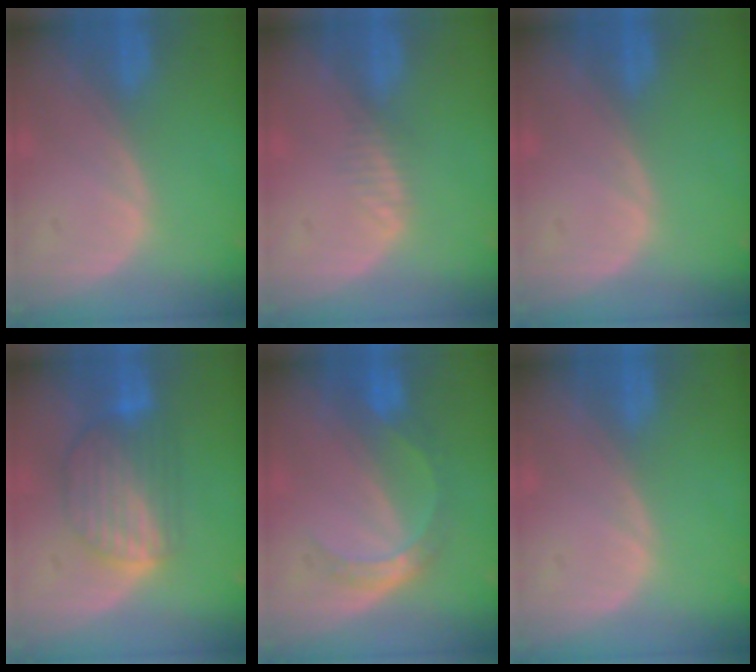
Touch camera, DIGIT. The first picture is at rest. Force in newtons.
{"total": 1.7, "press": 1.4, "slide": 1.0}
{"total": 0.0}
{"total": 7.5, "press": 7.1, "slide": 2.4}
{"total": 5.0, "press": 4.5, "slide": 2.2}
{"total": 0.0}